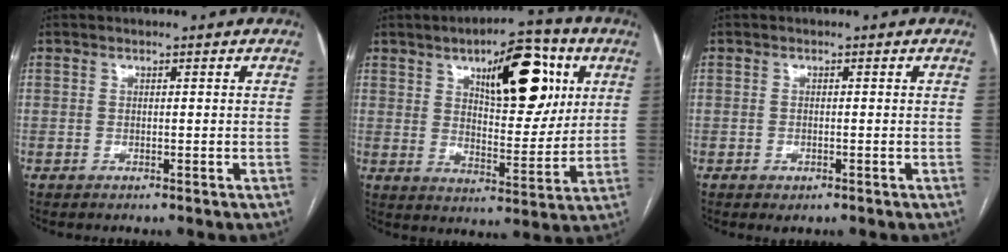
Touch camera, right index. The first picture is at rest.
{"total": 15.6, "force": [6.4, 5.8, 13.1], "torque": [-0.182, 0.015, 0.099]}
{"total": 0.8, "force": [-0.4, 0.5, 0.5], "torque": [-0.006, 0.000, -0.003]}